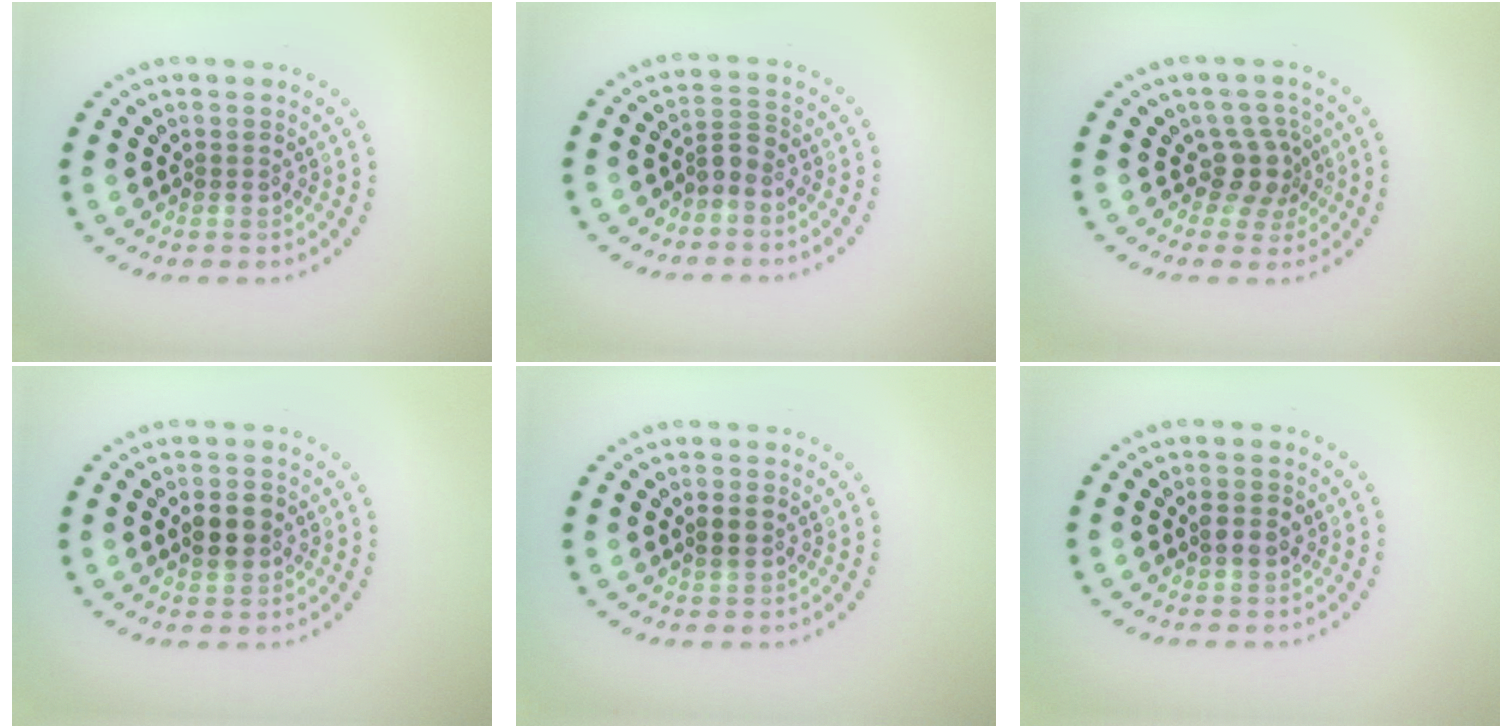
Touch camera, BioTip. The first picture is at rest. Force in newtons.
{"total": 1.8, "press": 1.5, "slide": 1.0}
{"total": 2.7, "press": 2.0, "slide": 1.9}
{"total": 2.9, "press": 2.9, "slide": 0.2}
{"total": 1.3, "press": 1.2, "slide": 0.3}
{"total": 1.8, "press": 1.7, "slide": 0.3}